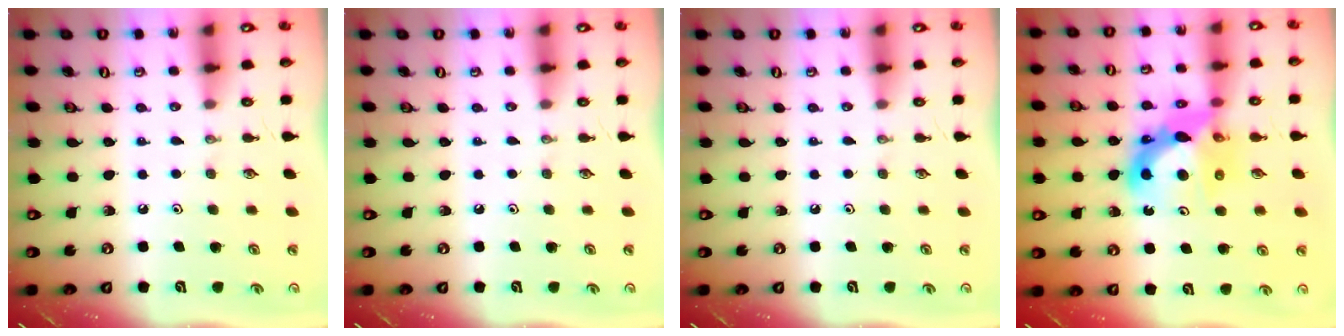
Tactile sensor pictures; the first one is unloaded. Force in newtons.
{"total": 0.0}
{"total": 0.0}
{"total": 12.7, "press": 12.6, "slide": 1.3}